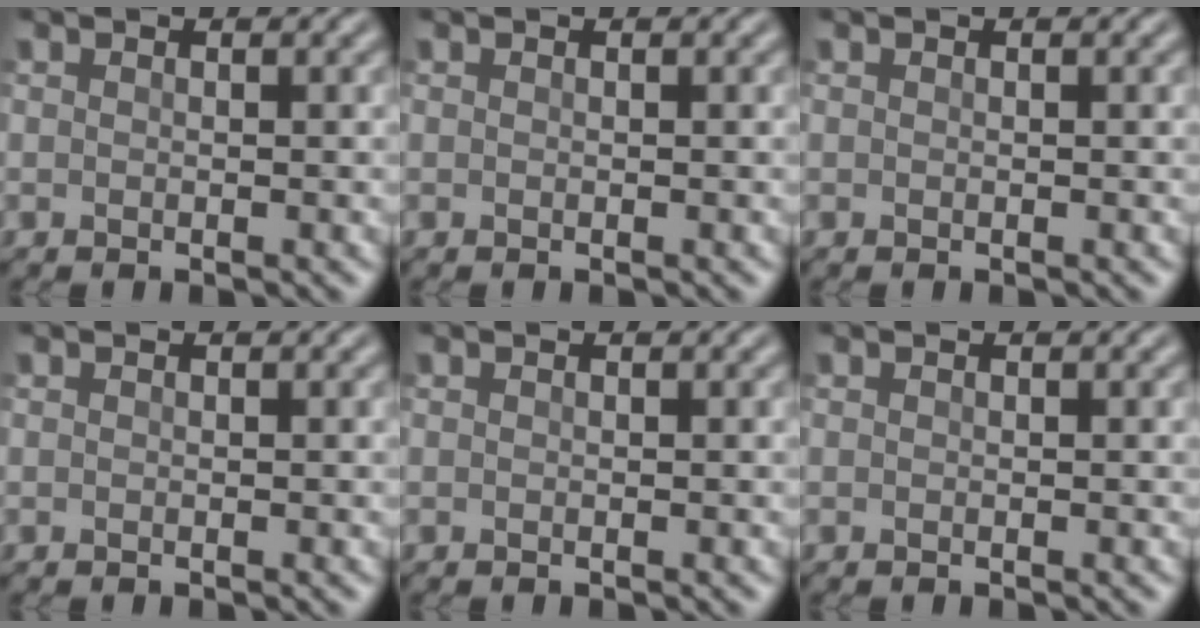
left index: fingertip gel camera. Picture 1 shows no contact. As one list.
[{"total": 0.0}, {"total": 0.0}, {"total": 0.0}, {"total": 0.0}, {"total": 0.0}]